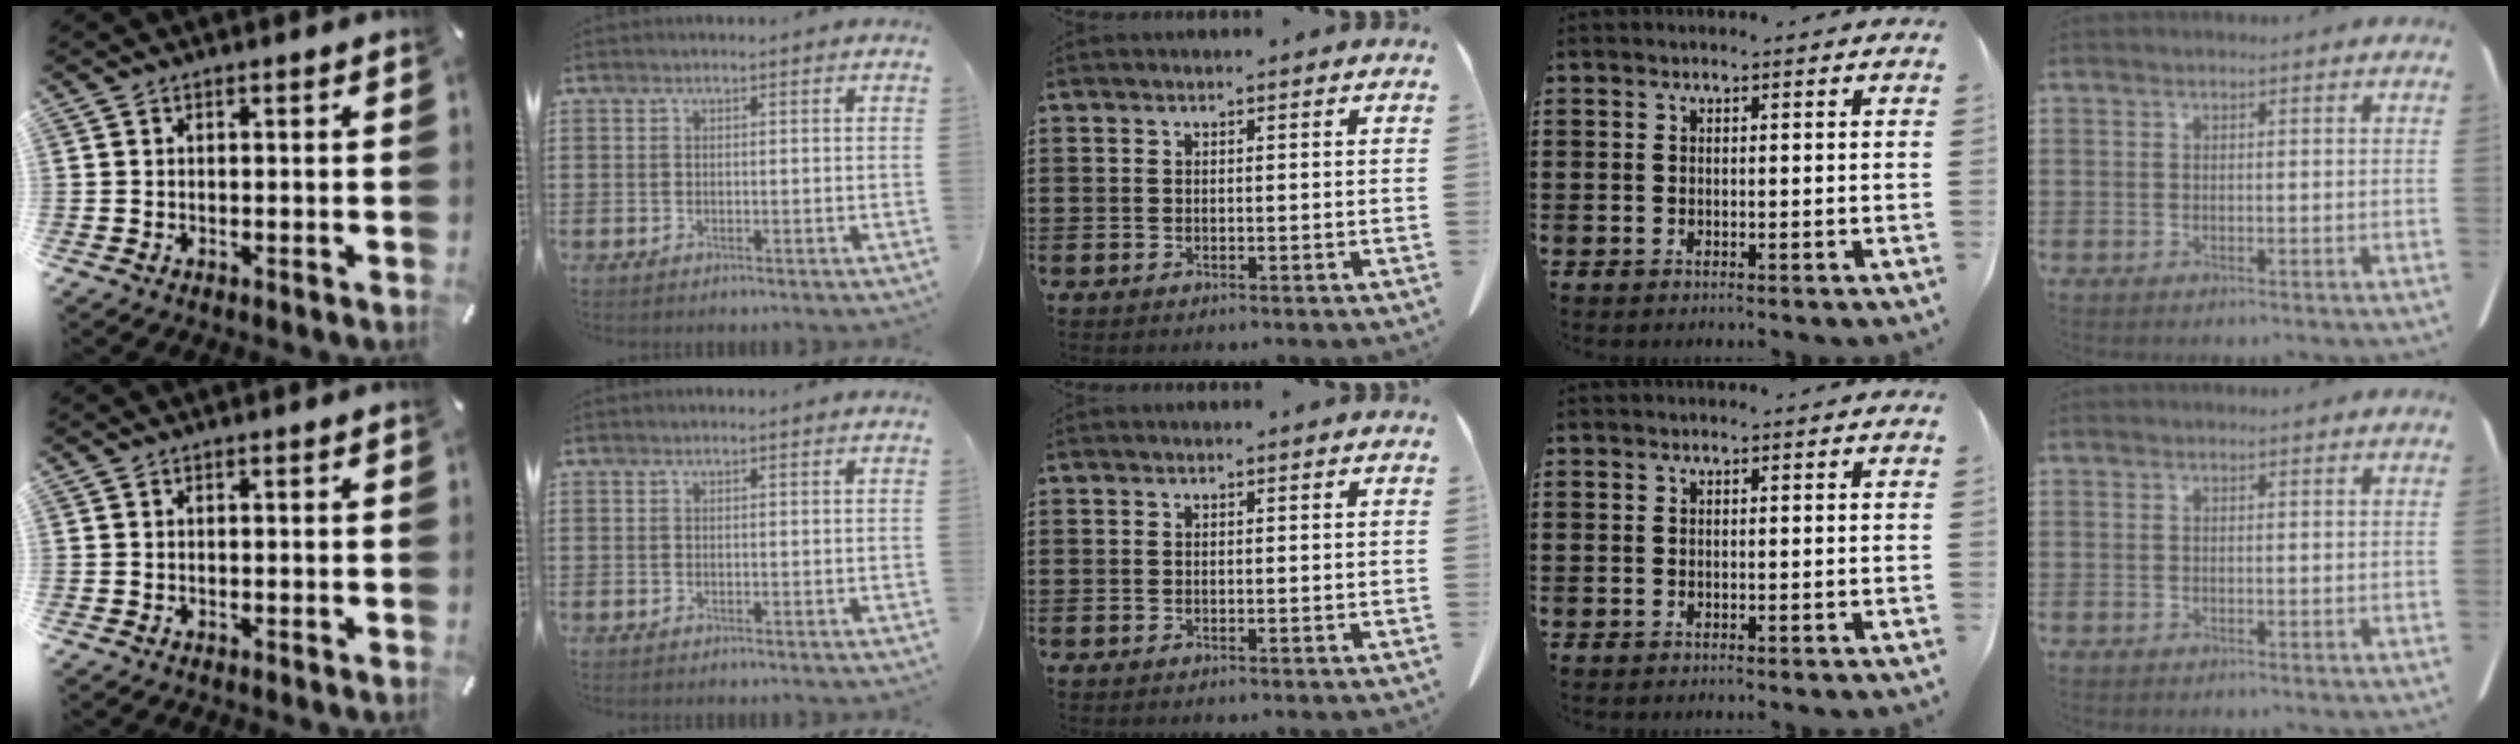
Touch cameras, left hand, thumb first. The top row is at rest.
{}